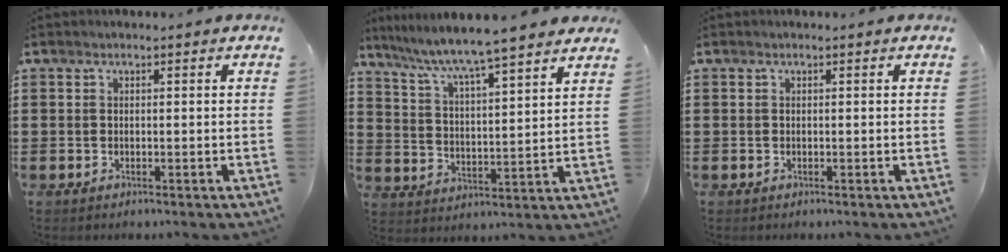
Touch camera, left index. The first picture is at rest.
{"total": 6.1, "force": [5.6, -0.6, 2.3], "torque": [-0.070, -0.040, 0.090]}
{"total": 0.0}